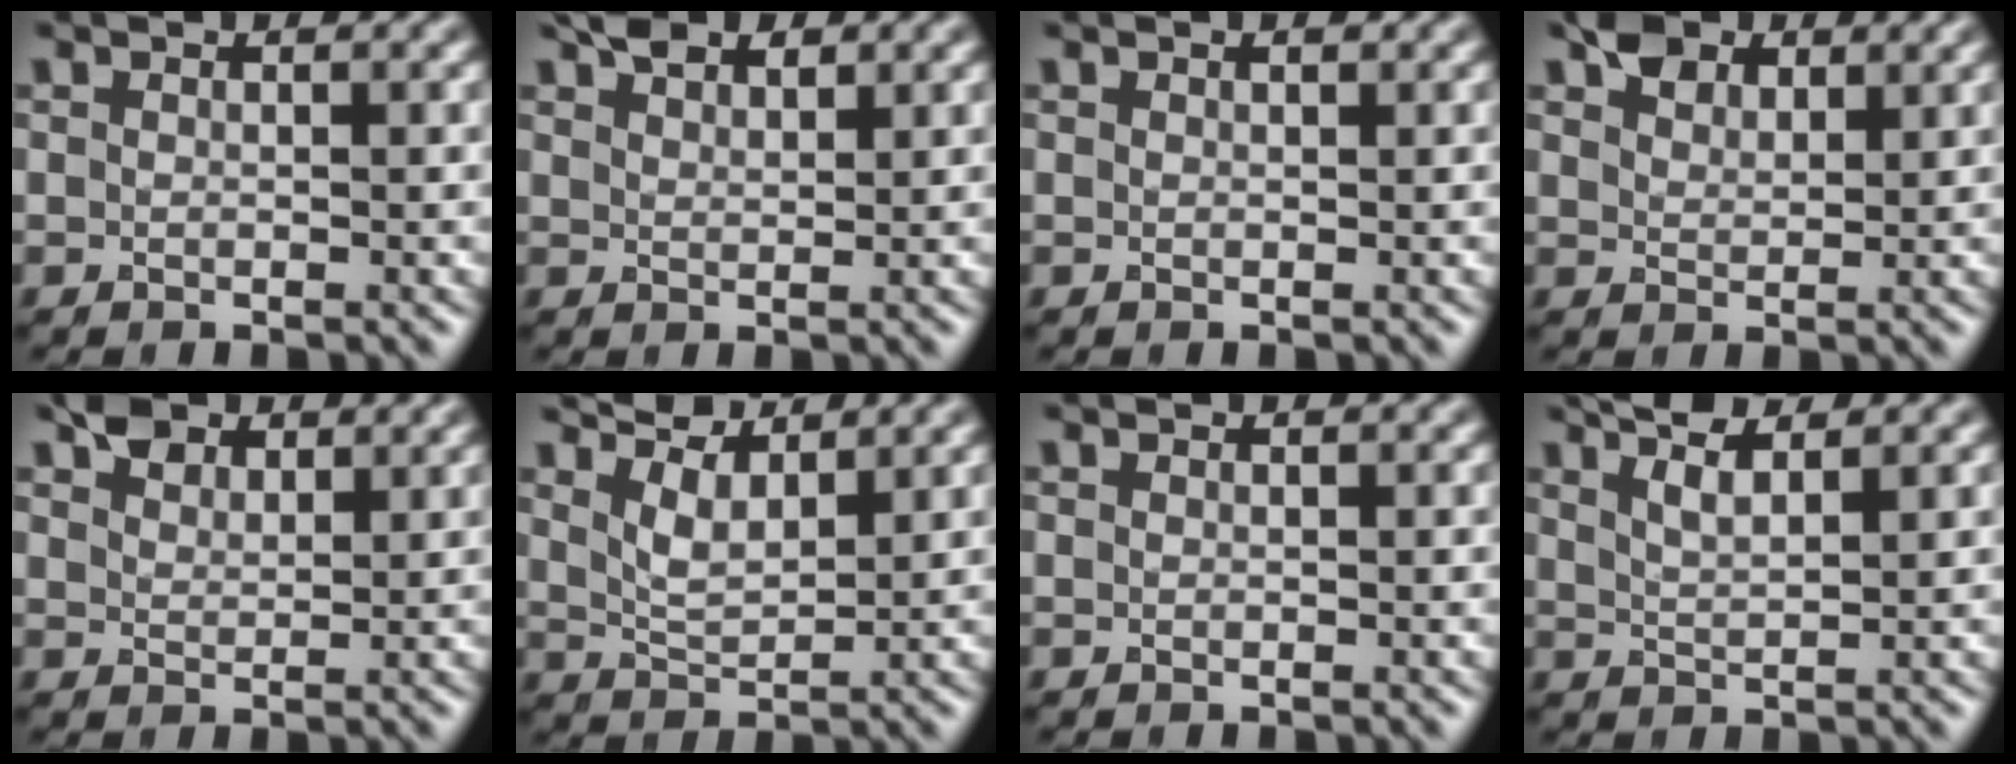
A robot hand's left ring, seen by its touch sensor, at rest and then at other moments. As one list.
[{"total": 2.5, "force": [2.0, 1.0, 1.2], "torque": [-0.018, 0.005, 0.037]}, {"total": 0.6, "force": [0.4, 0.1, 0.4], "torque": [-0.007, 0.002, 0.006]}, {"total": 3.0, "force": [2.2, 1.7, 1.1], "torque": [-0.025, 0.005, 0.039]}, {"total": 2.7, "force": [2.1, 1.4, 0.9], "torque": [-0.018, 0.005, 0.039]}, {"total": 4.0, "force": [3.4, 1.1, 1.8], "torque": [-0.050, 0.005, 0.061]}, {"total": 0.0}, {"total": 4.0, "force": [2.9, 1.1, 2.5], "torque": [-0.028, 0.016, 0.035]}]